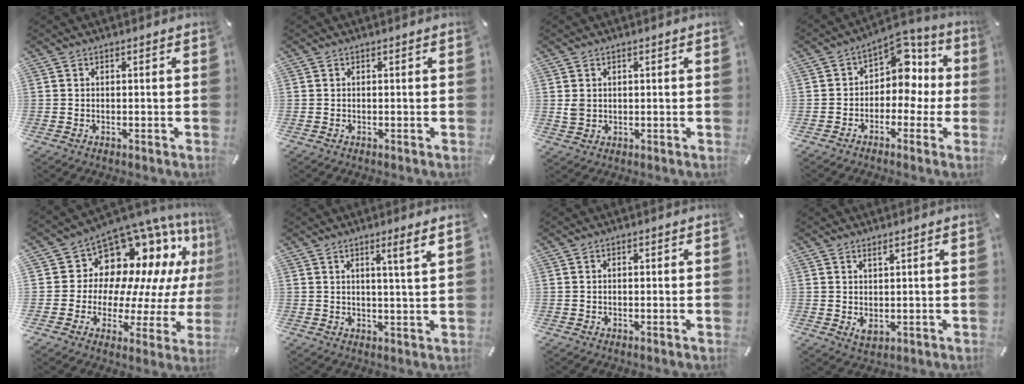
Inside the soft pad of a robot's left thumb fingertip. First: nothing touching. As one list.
[{"total": 0.0}, {"total": 2.3, "force": [0.5, 2.0, 1.0], "torque": [-0.012, 0.000, 0.008]}, {"total": 10.3, "force": [2.3, 7.7, 6.4], "torque": [-0.093, -0.015, 0.041]}, {"total": 13.4, "force": [8.6, 9.2, 4.8], "torque": [-0.065, -0.109, 0.149]}, {"total": 5.1, "force": [2.8, -0.4, 4.3], "torque": [-0.081, -0.006, 0.042]}, {"total": 0.7, "force": [-0.1, 0.5, 0.6], "torque": [-0.011, 0.000, -0.002]}, {"total": 2.5, "force": [0.6, 1.6, 1.8], "torque": [-0.026, -0.005, 0.012]}]